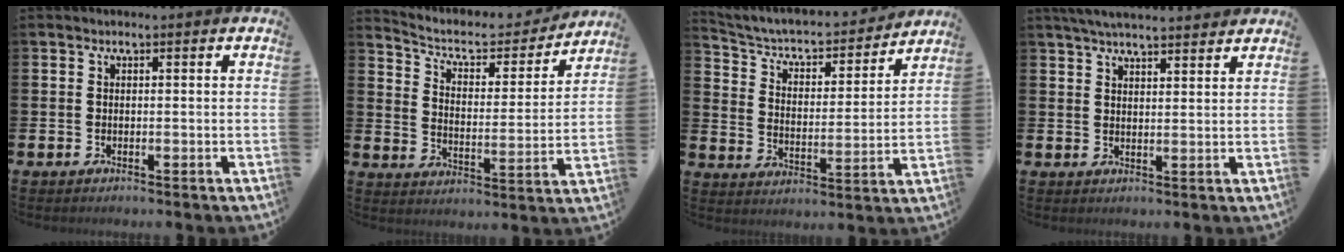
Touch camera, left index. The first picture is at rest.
{"total": 6.3, "force": [5.5, 2.3, 2.0], "torque": [-0.066, -0.041, 0.087]}
{"total": 5.1, "force": [4.5, 1.9, 1.5], "torque": [-0.062, -0.037, 0.068]}
{"total": 4.3, "force": [4.2, 0.4, 1.1], "torque": [-0.029, -0.012, 0.076]}